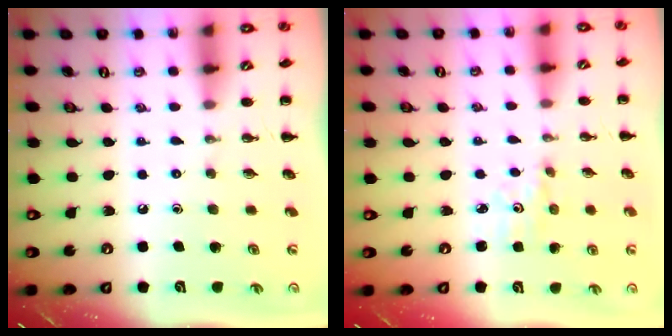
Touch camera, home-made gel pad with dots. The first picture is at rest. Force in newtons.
{"total": 2.6, "press": 2.4, "slide": 0.9}